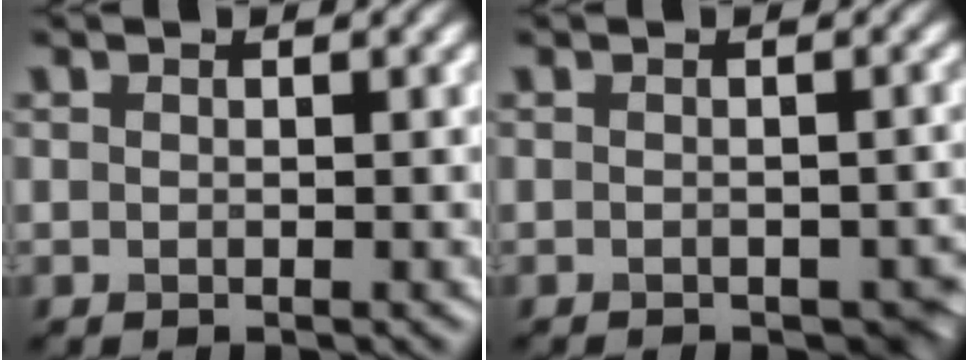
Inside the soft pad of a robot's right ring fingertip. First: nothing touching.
{"total": 3.0, "force": [-2.0, 1.3, 1.7], "torque": [-0.016, -0.011, -0.016]}